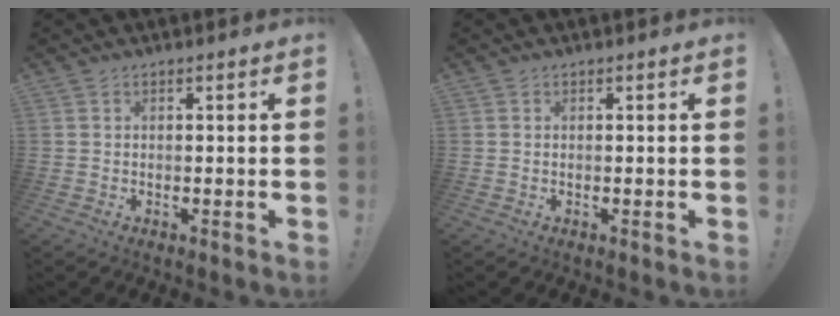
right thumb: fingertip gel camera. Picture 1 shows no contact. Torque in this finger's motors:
{"motor_torque": [-0.05, 0.11, 0.11, -0.07, 0.00]}